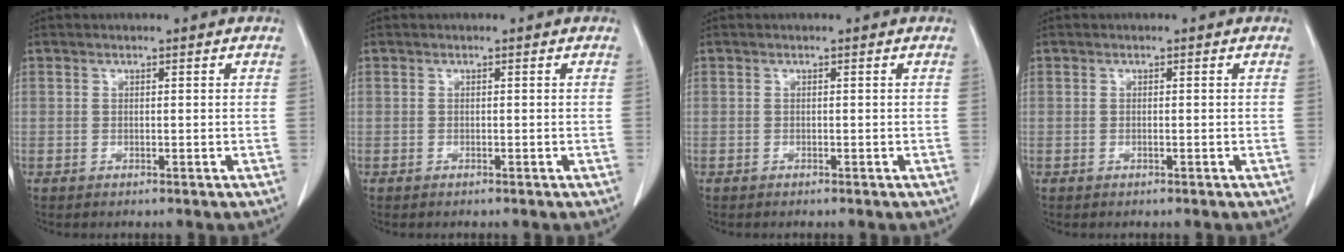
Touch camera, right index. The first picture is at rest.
{"total": 0.0}
{"total": 0.0}
{"total": 0.0}